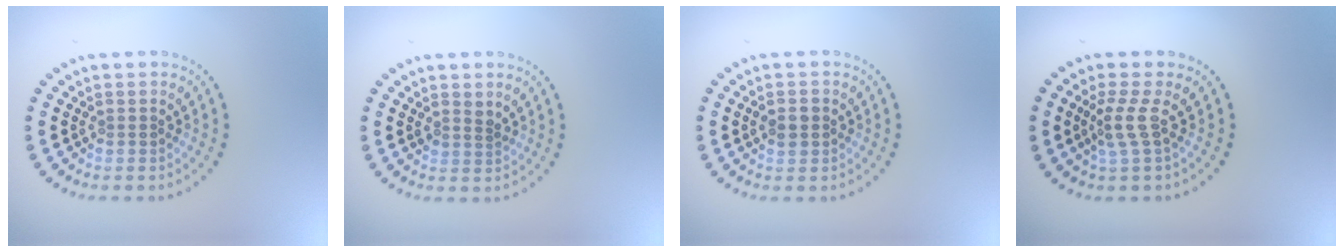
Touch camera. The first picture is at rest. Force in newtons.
{"total": 1.0, "press": 0.8, "slide": 0.6}
{"total": 2.1, "press": 2.1, "slide": 0.1}
{"total": 2.2, "press": 1.6, "slide": 1.6}